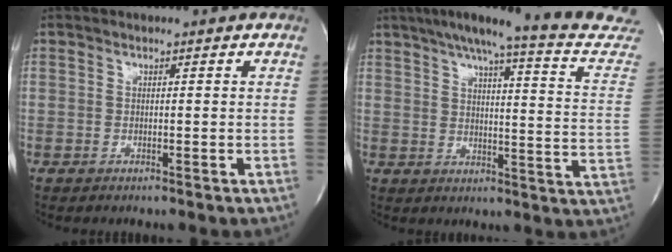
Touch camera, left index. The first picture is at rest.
{"total": 22.5, "force": [20.0, -0.2, 10.4], "torque": [-0.148, -0.069, 0.235]}